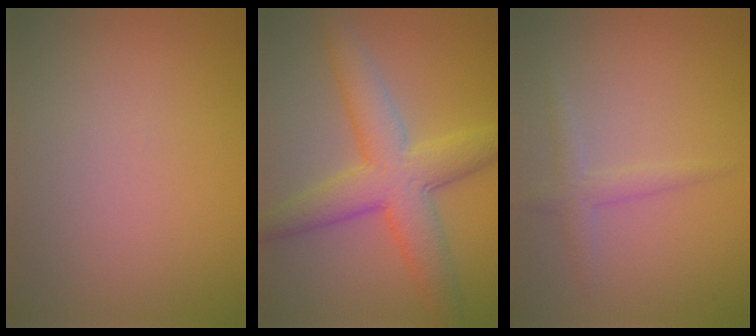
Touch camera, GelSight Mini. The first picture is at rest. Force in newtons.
{"total": 7.0, "press": 7.0, "slide": 0.1}
{"total": 1.8, "press": 1.8, "slide": 0.0}